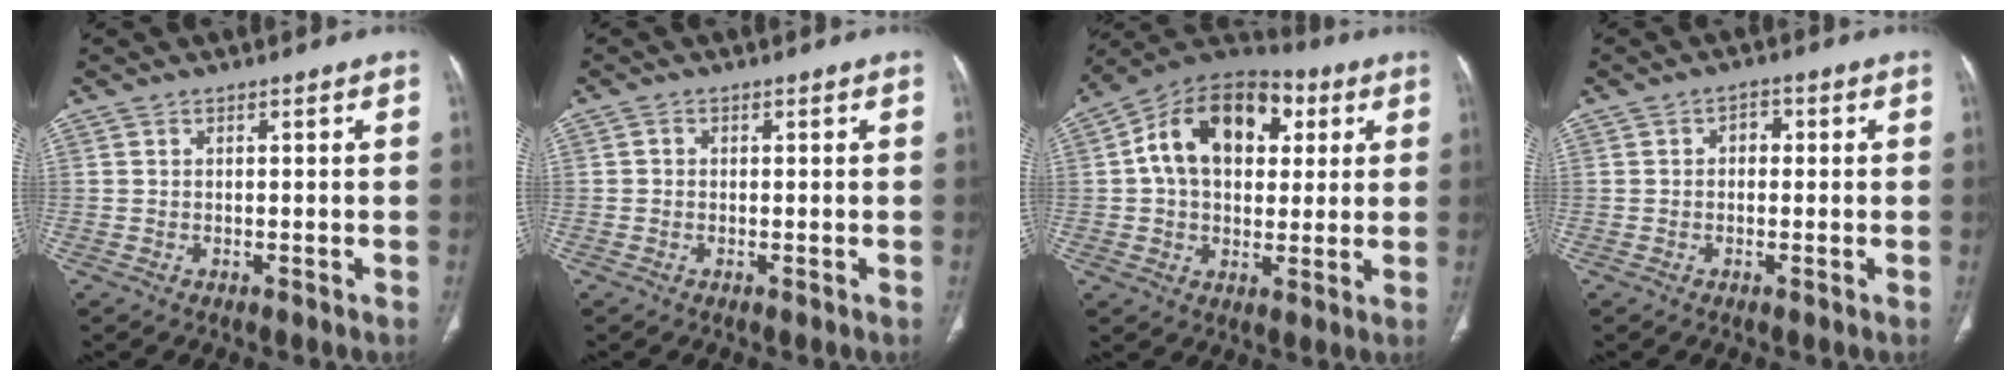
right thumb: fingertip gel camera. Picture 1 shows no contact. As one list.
[{"total": 0.6, "force": [-0.1, 0.6, 0.1], "torque": [0.001, 0.001, -0.004]}, {"total": 18.4, "force": [4.4, 12.5, 12.7], "torque": [-0.176, 0.018, 0.065]}, {"total": 2.3, "force": [0.2, 1.7, 1.5], "torque": [-0.006, 0.008, -0.001]}]